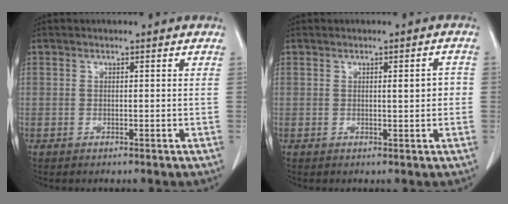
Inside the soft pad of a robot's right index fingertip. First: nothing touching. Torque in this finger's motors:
{"motor_torque": [0.07, 0.07, 0.03, 0.02]}